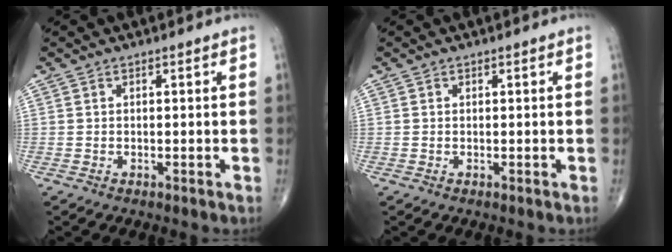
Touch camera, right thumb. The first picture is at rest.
{"total": 0.0}